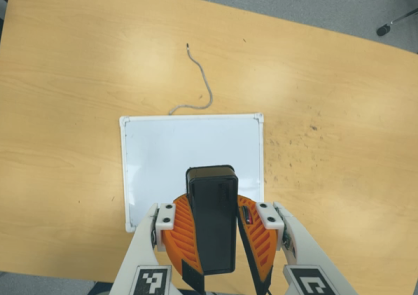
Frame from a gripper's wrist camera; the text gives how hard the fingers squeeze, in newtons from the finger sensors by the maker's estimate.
{"total": 11.2, "left": 10.9, "right": 11.5}